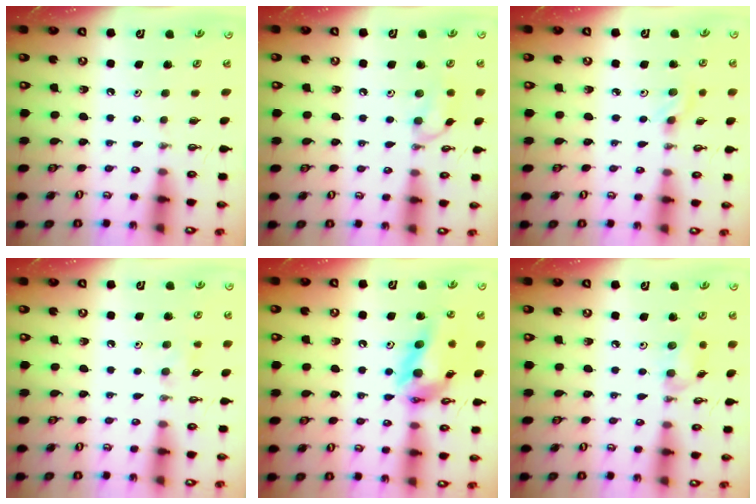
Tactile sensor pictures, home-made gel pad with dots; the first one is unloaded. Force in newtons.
{"total": 8.8, "press": 8.3, "slide": 2.8}
{"total": 3.8, "press": 3.4, "slide": 1.6}
{"total": 7.3, "press": 5.7, "slide": 4.6}
{"total": 16.2, "press": 16.1, "slide": 1.8}
{"total": 6.7, "press": 6.6, "slide": 0.8}